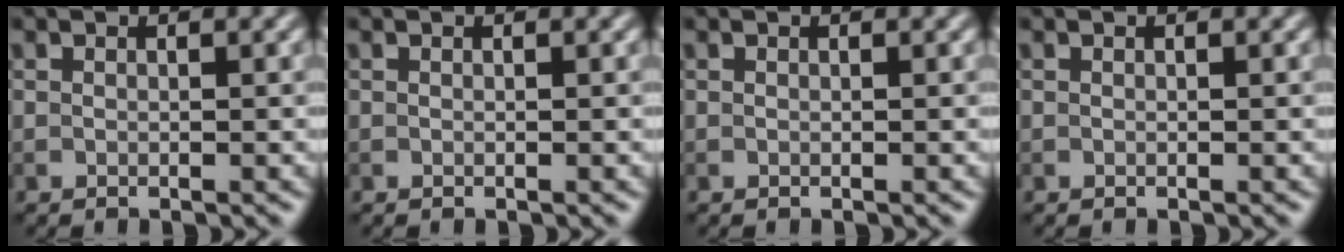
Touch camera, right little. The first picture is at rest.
{"total": 0.0}
{"total": 0.0}
{"total": 0.0}